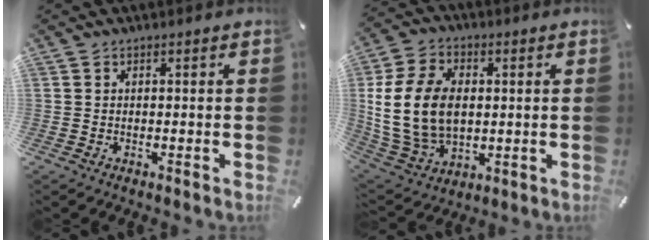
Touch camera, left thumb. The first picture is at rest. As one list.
[{"total": 17.0, "force": [1.1, 12.5, 11.4], "torque": [-0.253, 0.005, 0.019]}]